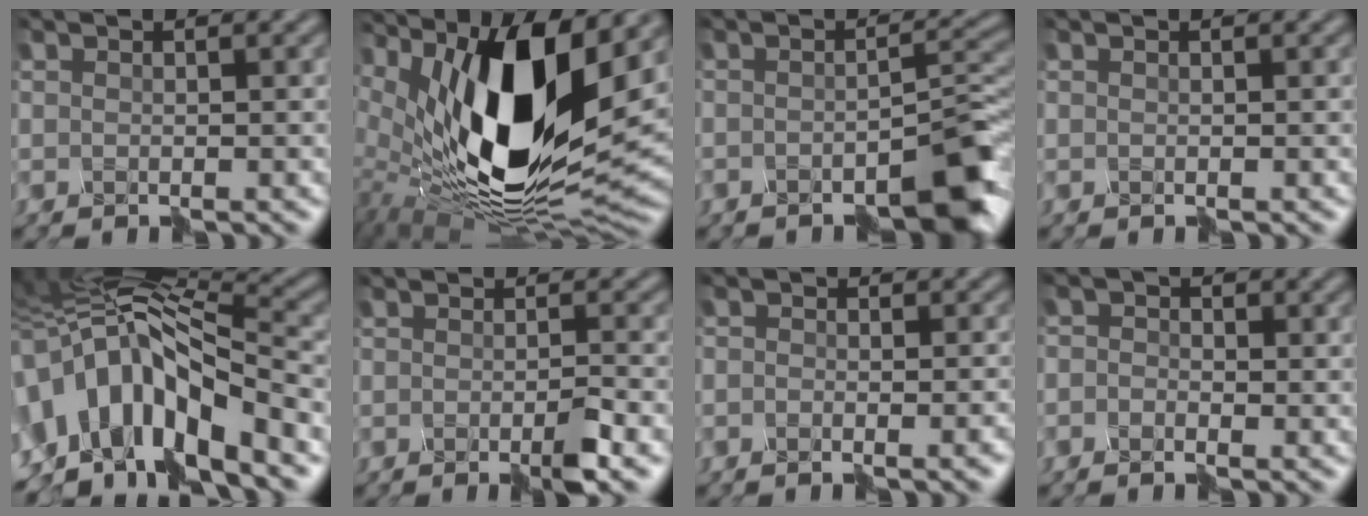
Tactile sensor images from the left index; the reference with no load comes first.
{"total": 14.4, "force": [2.2, 5.7, 13.0], "torque": [-0.239, -0.017, 0.049]}
{"total": 6.3, "force": [-4.5, 1.3, 4.1], "torque": [-0.051, 0.000, -0.070]}
{"total": 0.0}
{"total": 11.4, "force": [-3.0, 5.1, 9.7], "torque": [-0.191, 0.023, -0.056]}
{"total": 2.4, "force": [-2.0, -0.6, 1.3], "torque": [-0.033, -0.009, -0.033]}
{"total": 3.0, "force": [-2.7, 0.8, 1.1], "torque": [0.009, 0.004, -0.033]}
{"total": 2.4, "force": [-1.7, 1.6, -0.1], "torque": [0.014, 0.013, -0.047]}